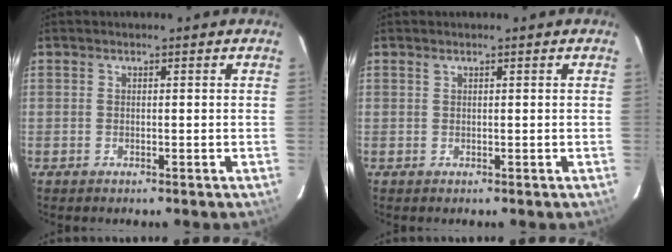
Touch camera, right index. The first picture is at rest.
{"total": 0.0}